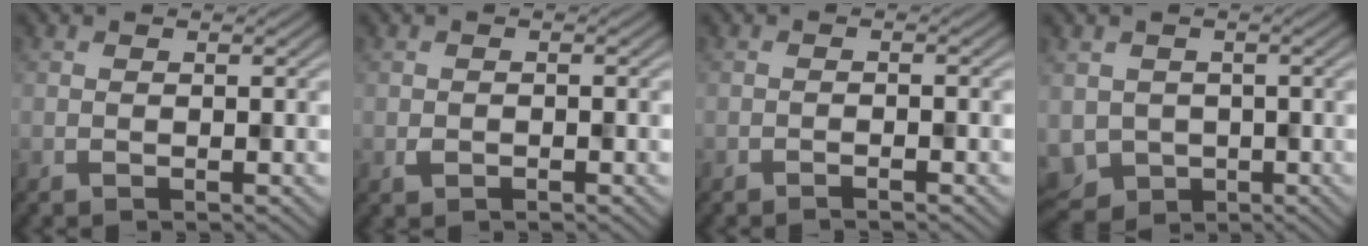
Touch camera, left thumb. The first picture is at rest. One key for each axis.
{"total": 0.5, "fx": -0.5, "fy": 0.0, "fz": -0.2, "tx": -0.005, "ty": -0.002, "tz": -0.004}
{"total": 1.6, "fx": -1.4, "fy": -0.1, "fz": 0.8, "tx": -0.012, "ty": 0.008, "tz": -0.026}
{"total": 3.2, "fx": -0.6, "fy": 3.2, "fz": -0.1, "tx": -0.027, "ty": -0.021, "tz": -0.005}